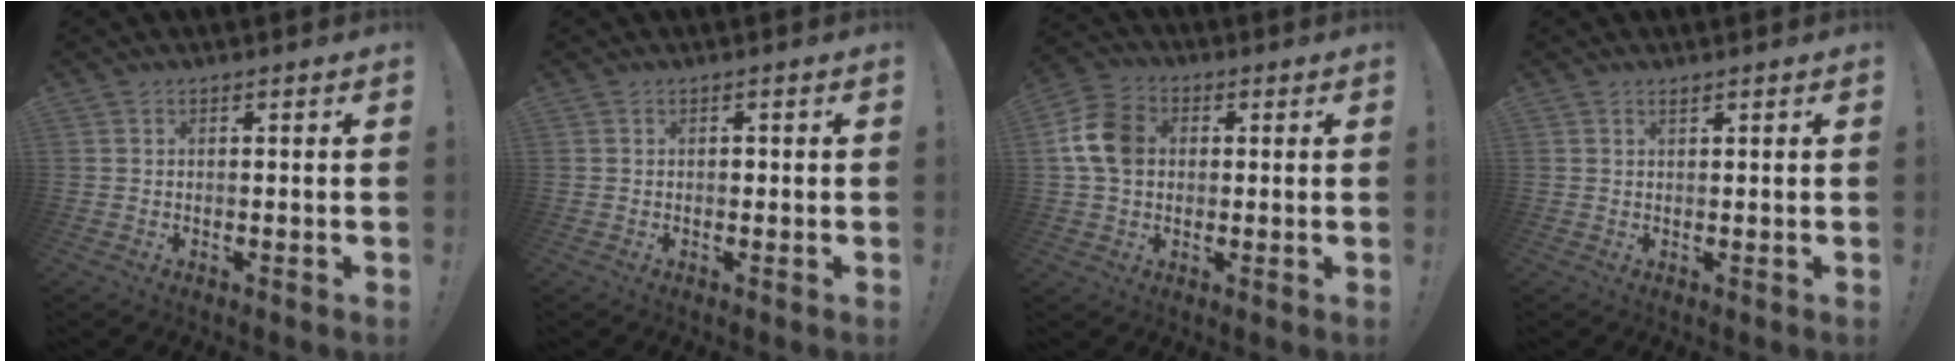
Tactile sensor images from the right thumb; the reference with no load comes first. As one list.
[{"total": 0.7, "force": [-0.4, 0.6, 0.1], "torque": [-0.004, 0.001, -0.007]}, {"total": 11.7, "force": [1.7, 9.0, 7.2], "torque": [-0.120, 0.013, 0.037]}, {"total": 1.0, "force": [0.8, 0.3, 0.4], "torque": [-0.001, -0.003, 0.014]}]